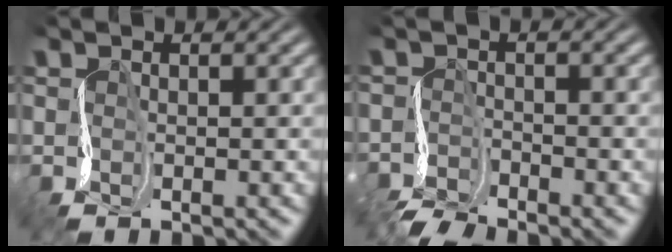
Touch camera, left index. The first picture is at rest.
{"total": 3.1, "force": [-2.9, 0.5, 0.9], "torque": [-0.020, -0.003, -0.058]}